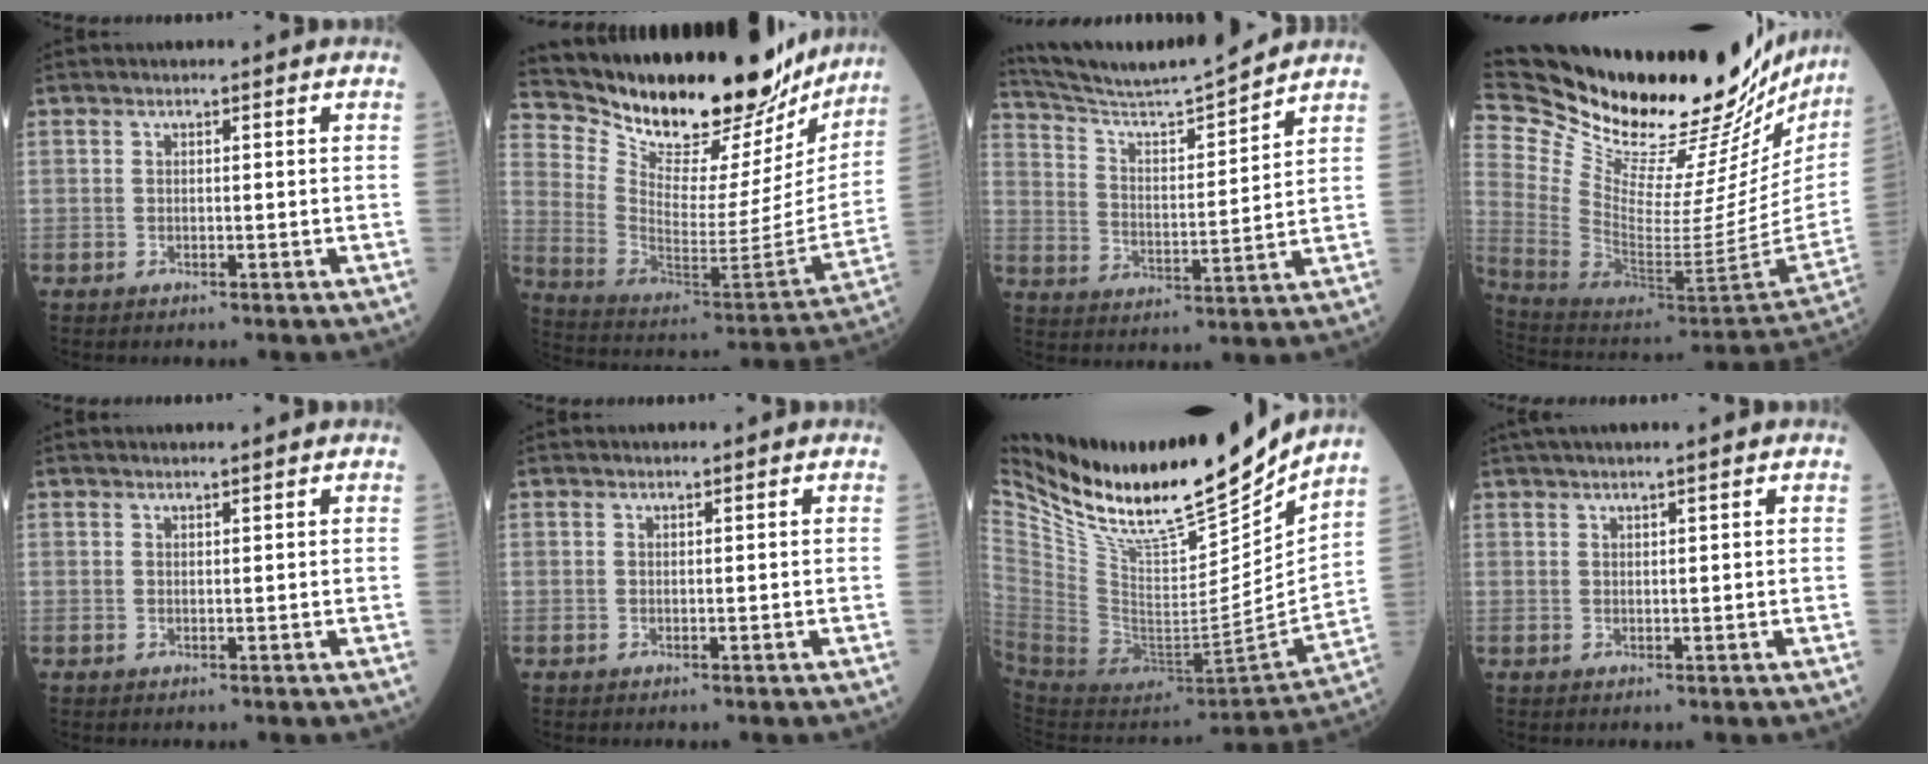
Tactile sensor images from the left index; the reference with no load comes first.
{"total": 28.7, "force": [24.8, 8.2, 11.8], "torque": [-0.202, -0.049, 0.356]}
{"total": 13.6, "force": [13.0, -1.1, 3.9], "torque": [-0.081, 0.001, 0.225]}
{"total": 37.5, "force": [33.0, 6.9, 16.5], "torque": [-0.301, -0.129, 0.471]}
{"total": 1.9, "force": [1.8, -0.1, 0.6], "torque": [-0.006, 0.013, 0.027]}
{"total": 0.0}
{"total": 27.2, "force": [23.3, 4.6, 13.3], "torque": [-0.245, -0.056, 0.390]}
{"total": 4.3, "force": [3.4, -0.6, 2.5], "torque": [-0.036, 0.026, 0.062]}